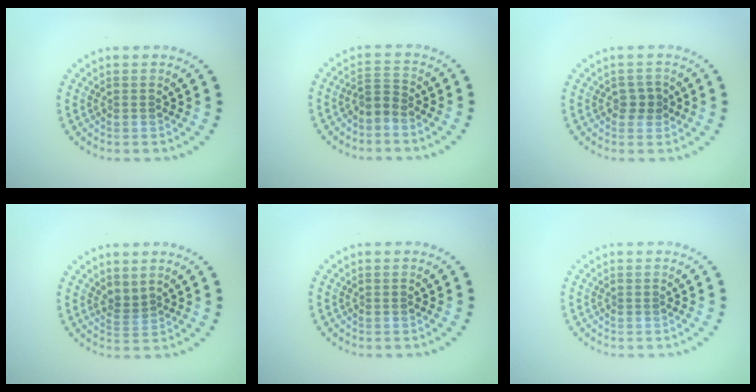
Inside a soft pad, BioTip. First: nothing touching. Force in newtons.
{"total": 1.8, "press": 1.4, "slide": 1.1}
{"total": 1.6, "press": 1.5, "slide": 0.4}
{"total": 1.4, "press": 0.9, "slide": 1.1}
{"total": 0.0}
{"total": 0.0}